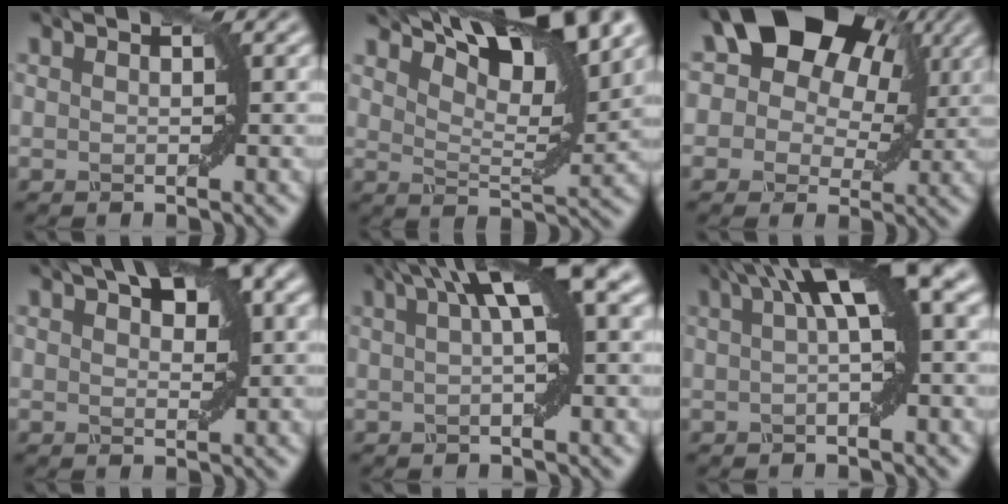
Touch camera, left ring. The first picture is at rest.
{"total": 10.8, "force": [7.7, 2.6, 7.0], "torque": [-0.112, 0.012, 0.117]}
{"total": 13.9, "force": [6.1, 9.1, 8.5], "torque": [-0.110, 0.047, 0.082]}
{"total": 6.8, "force": [3.4, 2.7, 5.3], "torque": [-0.073, 0.026, 0.059]}
{"total": 7.4, "force": [2.6, 1.8, 6.7], "torque": [-0.078, 0.026, 0.039]}
{"total": 8.2, "force": [2.6, 2.1, 7.5], "torque": [-0.096, 0.026, 0.038]}